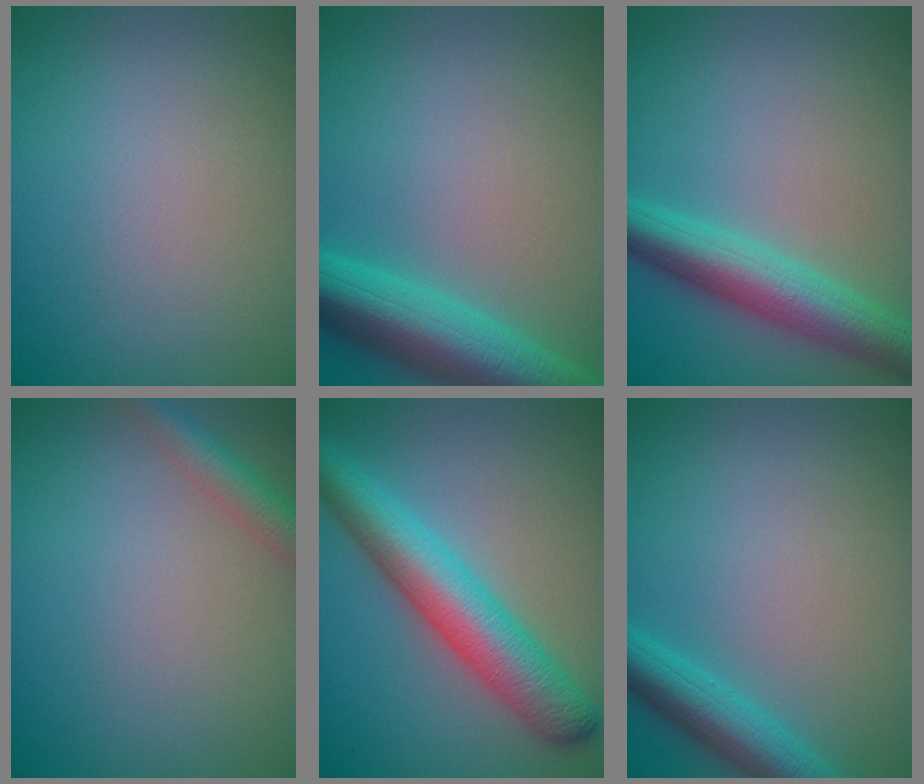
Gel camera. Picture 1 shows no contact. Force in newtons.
{"total": 8.1, "press": 8.1, "slide": 0.3}
{"total": 6.2, "press": 6.2, "slide": 0.1}
{"total": 2.8, "press": 2.8, "slide": 0.1}
{"total": 7.4, "press": 7.4, "slide": 0.1}
{"total": 4.2, "press": 4.2, "slide": 0.1}